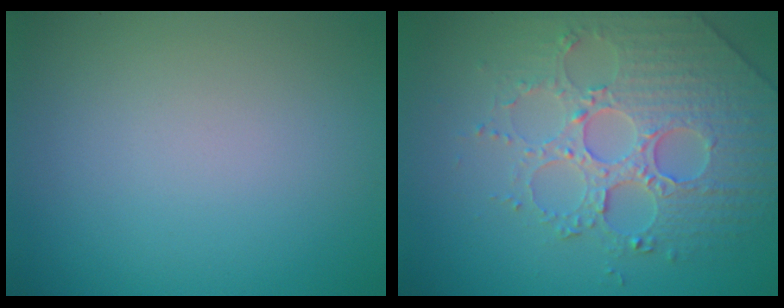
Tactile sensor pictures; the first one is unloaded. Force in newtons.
{"total": 5.2, "press": 5.0, "slide": 1.6}